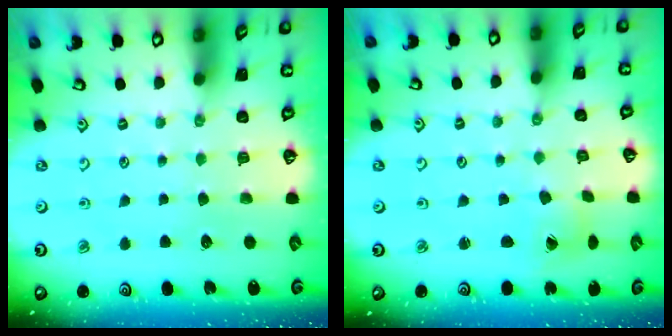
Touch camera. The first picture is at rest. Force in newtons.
{"total": 1.7, "press": 1.6, "slide": 0.2}